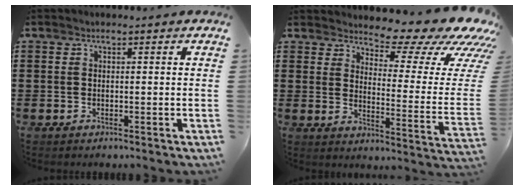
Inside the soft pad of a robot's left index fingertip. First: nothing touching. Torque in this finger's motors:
{"motor_torque": [1.15, -0.99, 0.74, 0.07]}